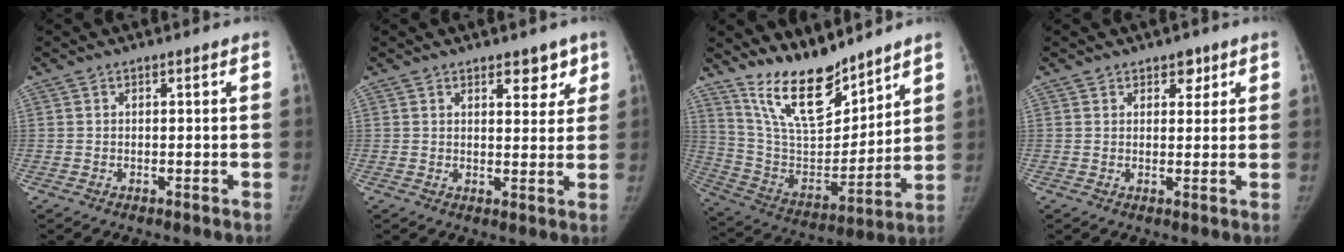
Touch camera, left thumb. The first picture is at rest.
{"total": 4.8, "force": [3.0, 2.4, 2.8], "torque": [-0.005, -0.017, 0.039]}
{"total": 17.3, "force": [13.8, 6.0, 8.5], "torque": [-0.108, -0.088, 0.264]}
{"total": 2.9, "force": [1.8, 1.9, 1.2], "torque": [0.007, -0.009, 0.024]}